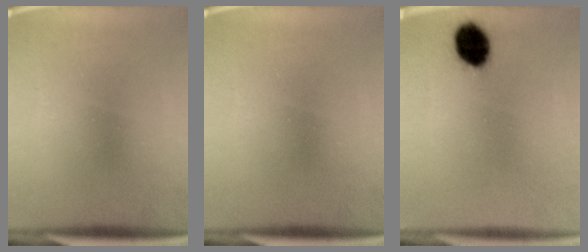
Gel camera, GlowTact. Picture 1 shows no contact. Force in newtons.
{"total": 0.0}
{"total": 8.0}